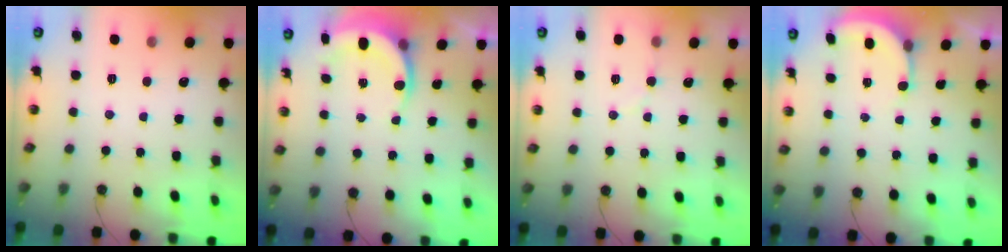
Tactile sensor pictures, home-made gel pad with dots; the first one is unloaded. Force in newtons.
{"total": 5.7, "press": 5.6, "slide": 1.2}
{"total": 3.0, "press": 3.0, "slide": 0.2}
{"total": 2.5, "press": 2.5, "slide": 0.4}